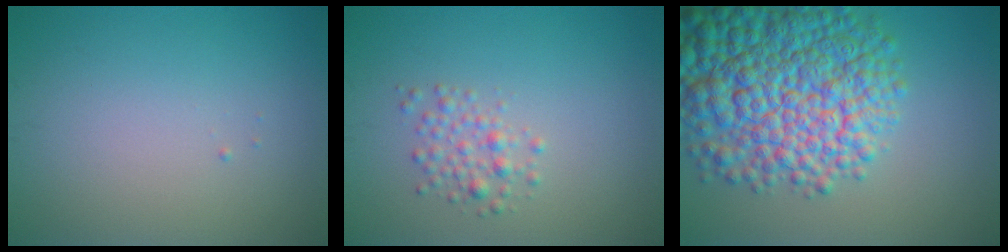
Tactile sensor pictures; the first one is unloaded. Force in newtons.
{"total": 1.9, "press": 1.9, "slide": 0.1}
{"total": 12.6, "press": 12.5, "slide": 0.4}